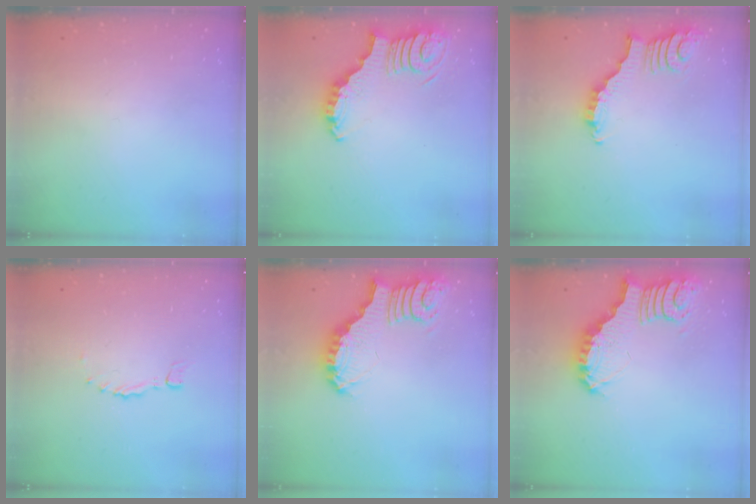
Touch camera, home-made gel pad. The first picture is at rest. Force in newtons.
{"total": 3.9, "press": 3.8, "slide": 0.7}
{"total": 2.2, "press": 2.2, "slide": 0.4}
{"total": 0.0}
{"total": 3.7, "press": 3.6, "slide": 0.6}
{"total": 3.5, "press": 3.5, "slide": 0.6}